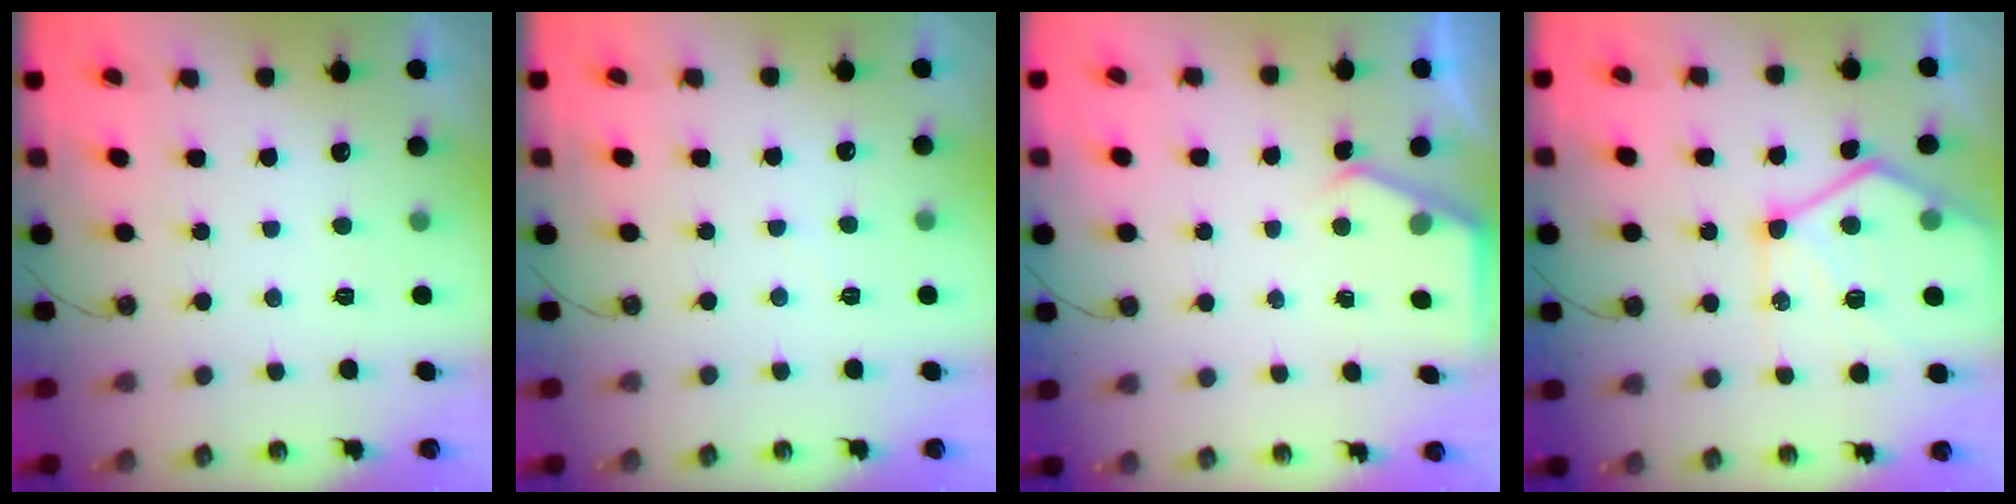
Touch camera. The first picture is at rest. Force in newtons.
{"total": 2.8, "press": 2.8, "slide": 0.5}
{"total": 2.2, "press": 2.2, "slide": 0.3}
{"total": 16.5, "press": 16.4, "slide": 1.8}